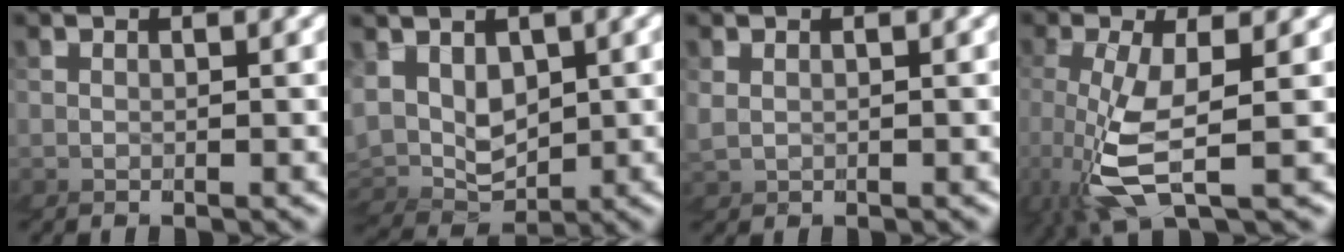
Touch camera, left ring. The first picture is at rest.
{"total": 3.9, "force": [0.6, 3.8, 0.7], "torque": [-0.042, 0.006, -0.003]}
{"total": 0.8, "force": [0.1, 0.6, -0.4], "torque": [0.002, 0.000, 0.004]}
{"total": 2.7, "force": [-0.8, -0.6, 2.5], "torque": [-0.085, 0.002, -0.008]}